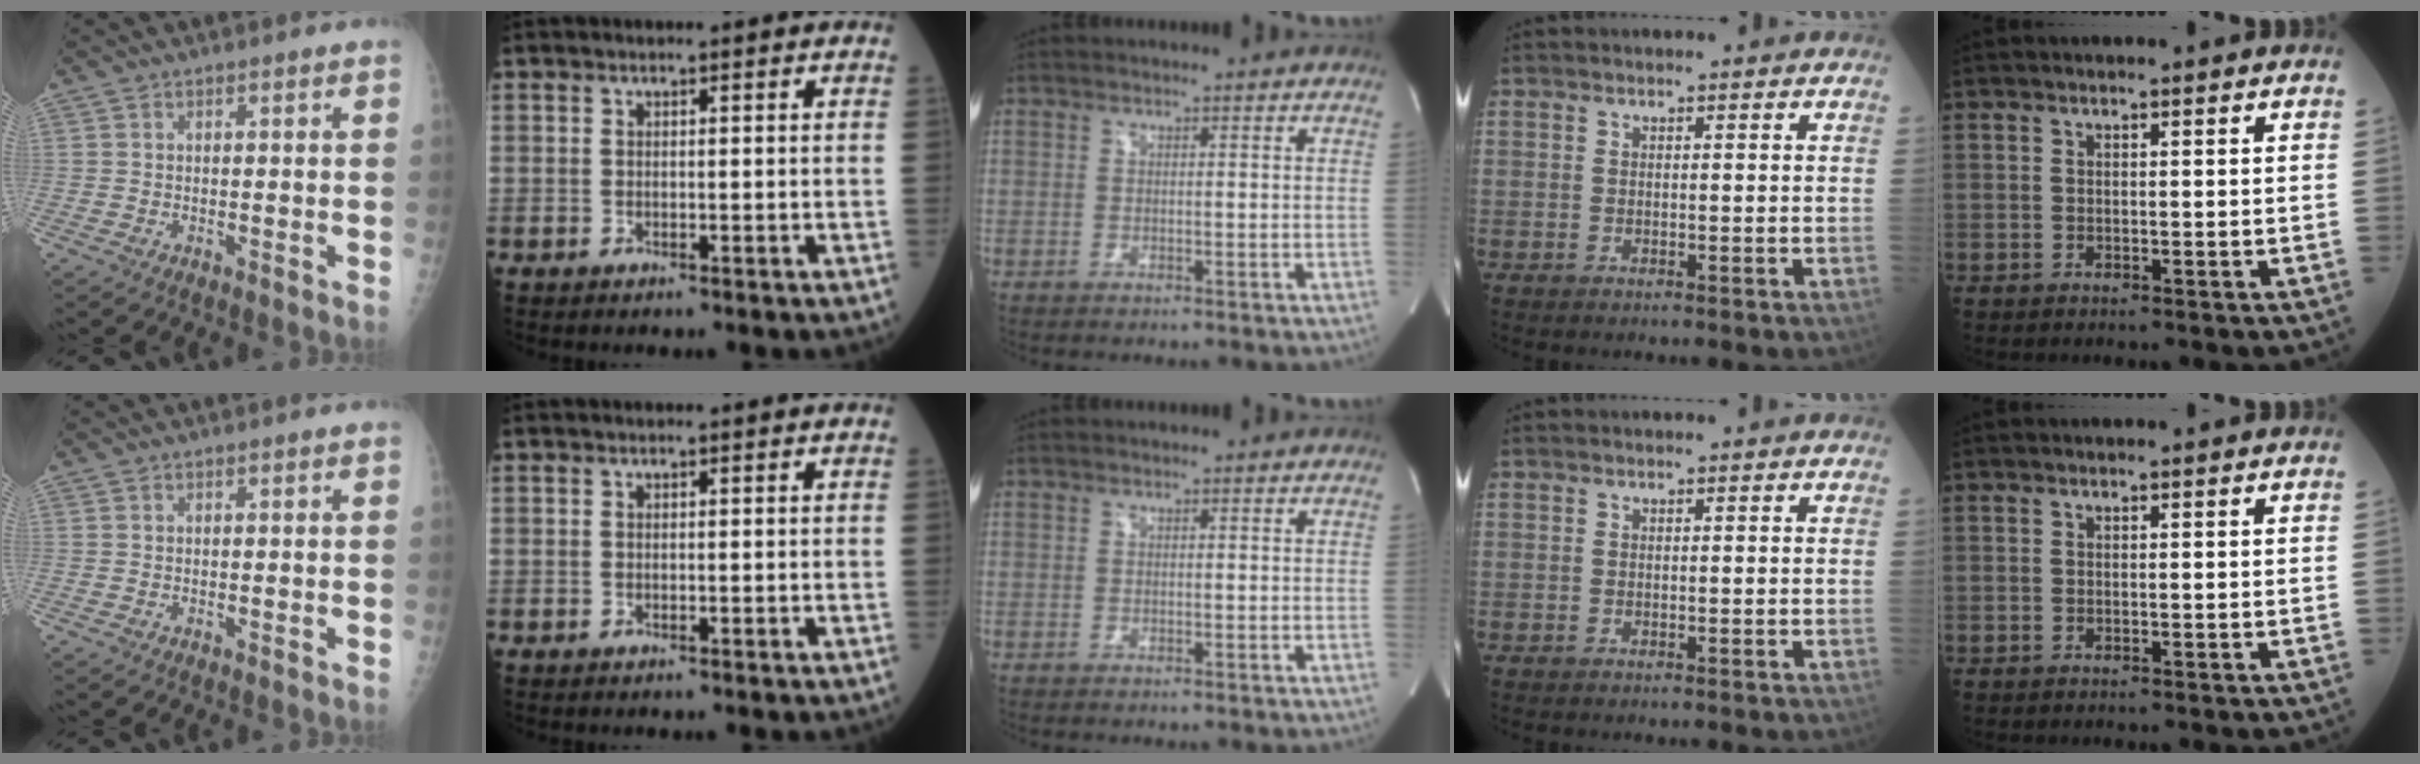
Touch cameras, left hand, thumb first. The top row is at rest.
{}